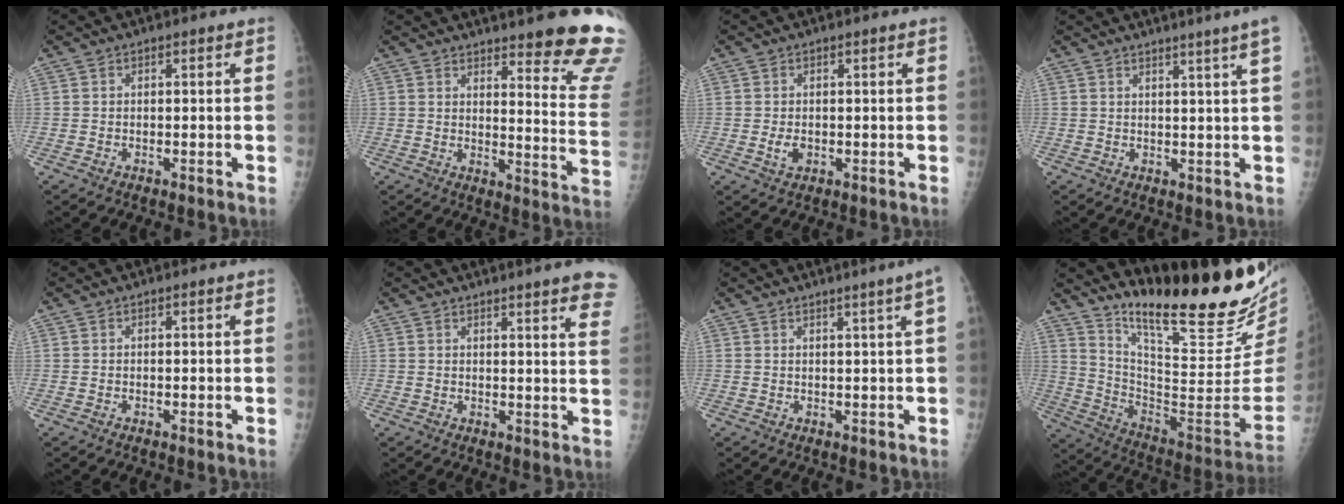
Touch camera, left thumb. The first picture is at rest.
{"total": 18.2, "force": [14.7, 2.3, 10.5], "torque": [-0.103, -0.124, 0.172]}
{"total": 2.2, "force": [-0.2, 1.5, 1.6], "torque": [-0.028, -0.003, 0.001]}
{"total": 5.9, "force": [4.1, -1.4, 4.0], "torque": [-0.052, -0.015, 0.046]}
{"total": 0.0}
{"total": 11.4, "force": [8.6, 1.1, 7.4], "torque": [-0.070, -0.027, 0.082]}
{"total": 3.4, "force": [1.8, -0.9, 2.7], "torque": [-0.037, -0.006, 0.027]}
{"total": 28.0, "force": [21.9, 4.0, 17.0], "torque": [-0.240, -0.149, 0.332]}